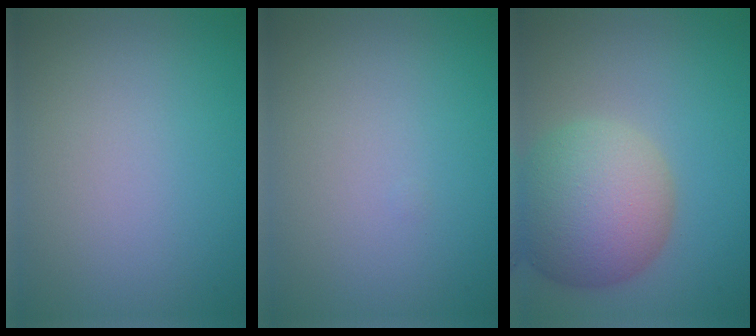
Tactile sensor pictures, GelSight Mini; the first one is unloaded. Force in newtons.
{"total": 0.0}
{"total": 8.8, "press": 8.8, "slide": 0.7}